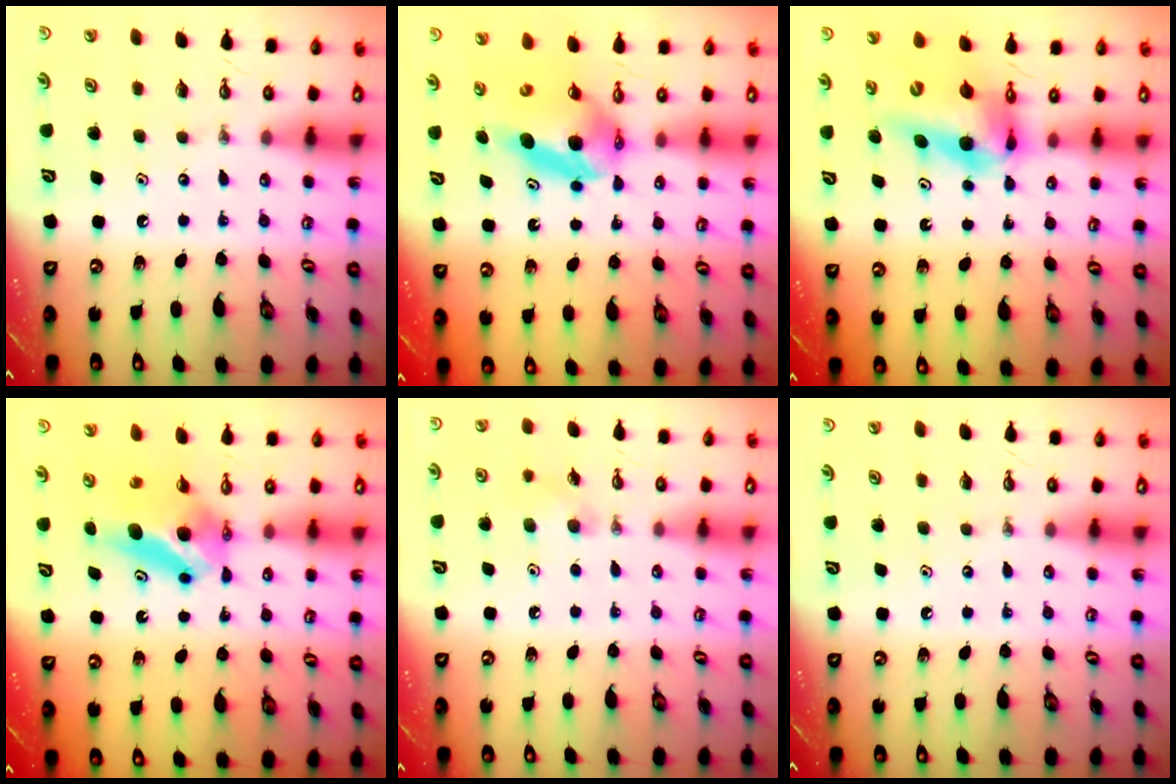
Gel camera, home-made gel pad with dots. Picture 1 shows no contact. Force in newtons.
{"total": 6.9, "press": 6.9, "slide": 0.6}
{"total": 11.8, "press": 11.8, "slide": 1.1}
{"total": 6.5, "press": 6.2, "slide": 1.9}
{"total": 7.1, "press": 6.9, "slide": 1.7}
{"total": 0.0}